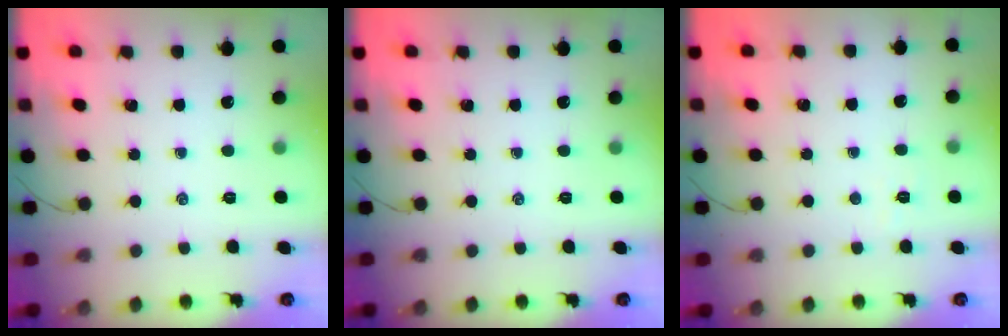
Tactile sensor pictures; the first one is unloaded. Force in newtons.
{"total": 0.0}
{"total": 2.5, "press": 2.4, "slide": 0.7}